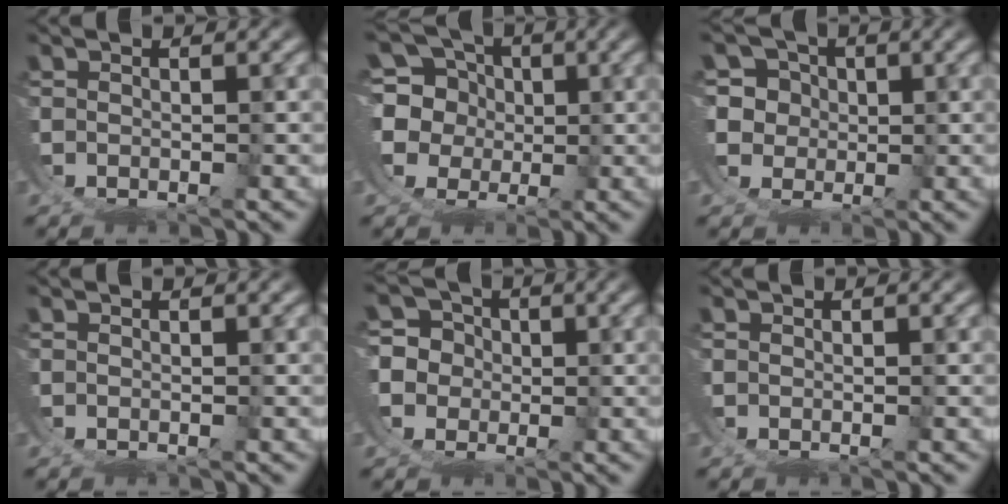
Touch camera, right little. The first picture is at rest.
{"total": 14.5, "force": [0.4, 13.4, 5.7], "torque": [-0.165, -0.052, 0.005]}
{"total": 10.5, "force": [0.1, 9.8, 4.0], "torque": [-0.124, -0.046, 0.008]}
{"total": 0.0}
{"total": 11.9, "force": [-0.8, 11.2, 4.0], "torque": [-0.132, -0.047, -0.016]}
{"total": 0.0}